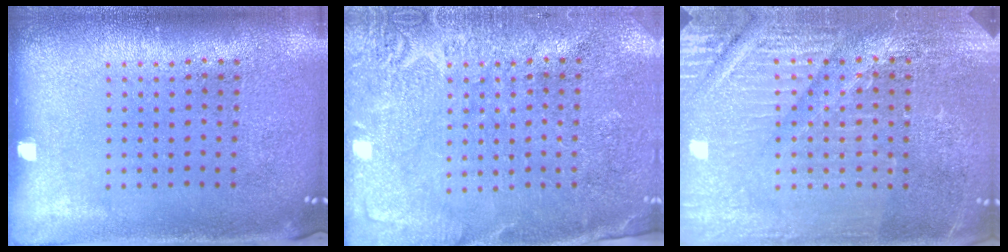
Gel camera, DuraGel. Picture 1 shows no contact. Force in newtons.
{"total": 2.8, "press": 2.8, "slide": 0.1}
{"total": 4.2, "press": 4.1, "slide": 1.2}